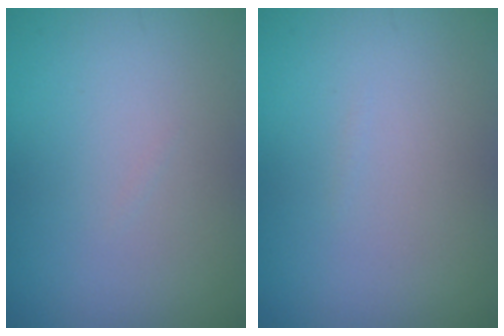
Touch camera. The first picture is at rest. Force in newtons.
{"total": 0.0}